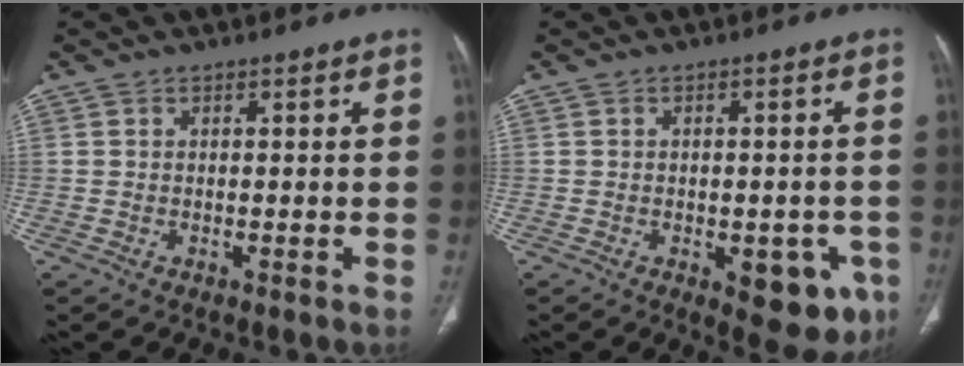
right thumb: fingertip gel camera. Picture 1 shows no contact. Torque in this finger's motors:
{"motor_torque": [1.17, 1.39, -0.17, 0.03, 0.17]}